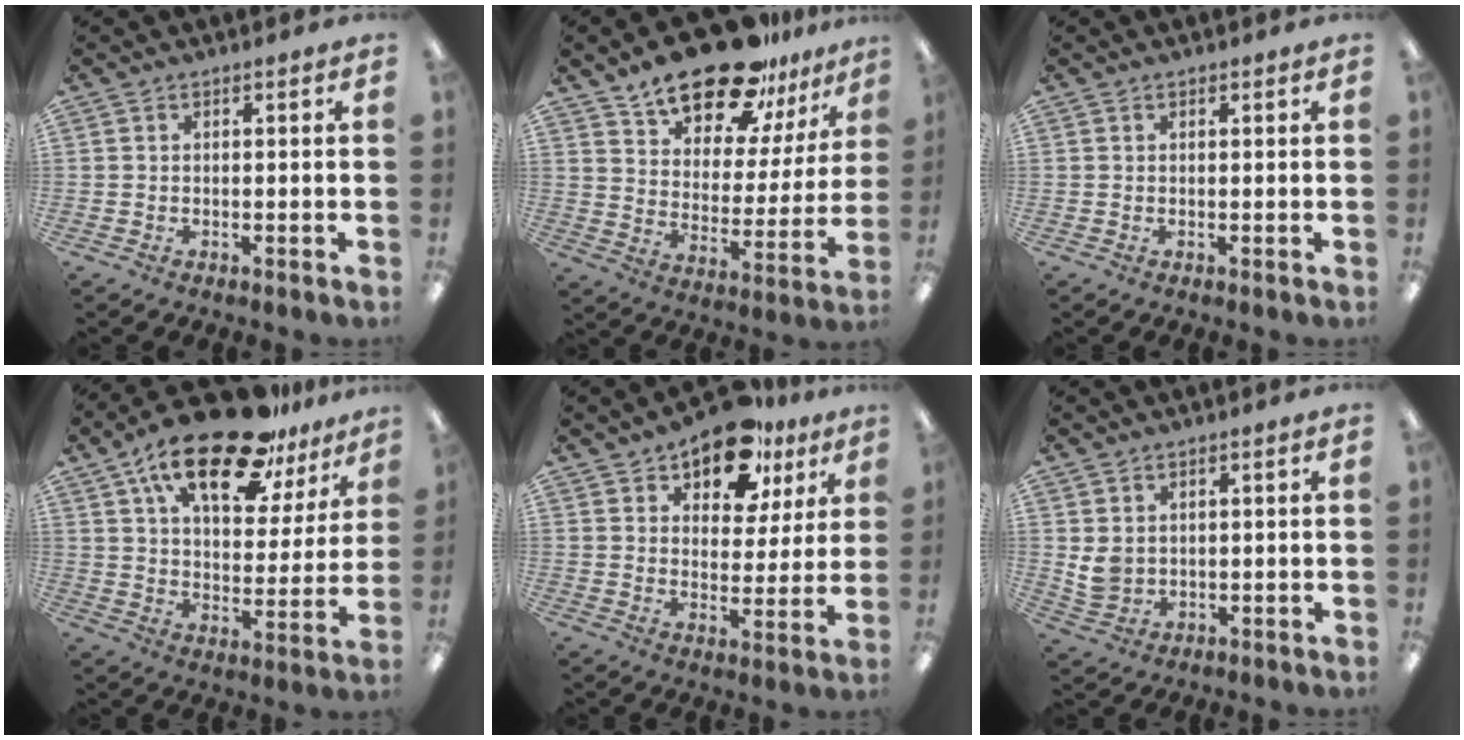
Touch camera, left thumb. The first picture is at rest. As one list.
[{"total": 19.7, "force": [15.8, 7.9, 8.7], "torque": [-0.141, -0.110, 0.275]}, {"total": 0.7, "force": [0.4, 0.4, 0.4], "torque": [-0.009, 0.002, 0.008]}, {"total": 21.5, "force": [14.9, 8.3, 13.0], "torque": [-0.218, -0.082, 0.253]}, {"total": 14.1, "force": [10.4, 7.0, 6.4], "torque": [-0.095, -0.059, 0.184]}, {"total": 4.7, "force": [1.7, 3.7, 2.3], "torque": [-0.045, -0.002, 0.034]}]